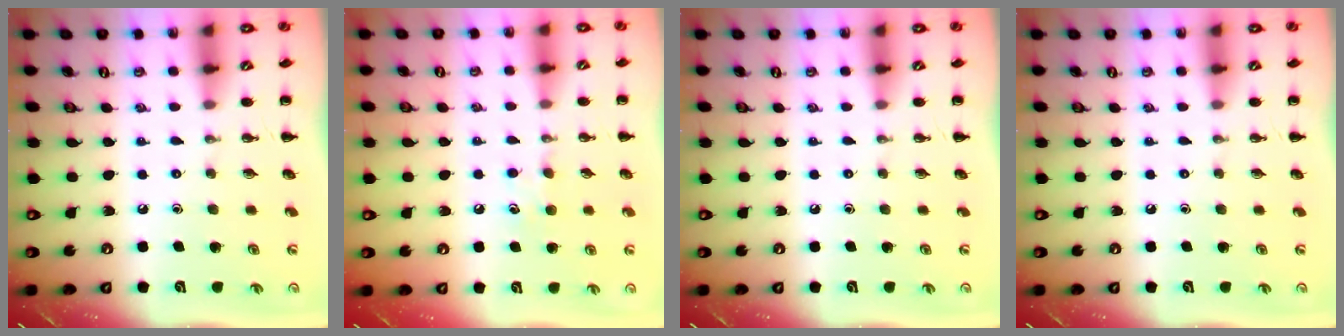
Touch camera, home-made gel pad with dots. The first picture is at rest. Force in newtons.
{"total": 4.6, "press": 4.4, "slide": 1.5}
{"total": 0.0}
{"total": 0.0}